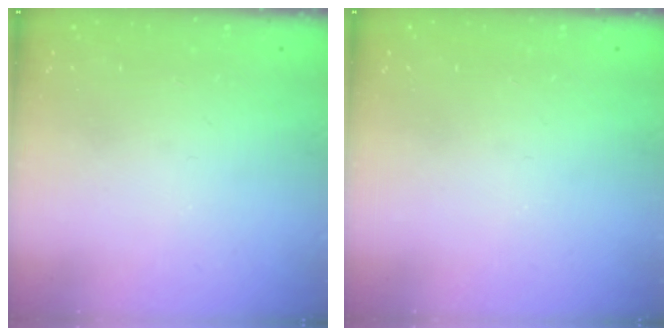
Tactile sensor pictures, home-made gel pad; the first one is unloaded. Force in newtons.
{"total": 0.0}